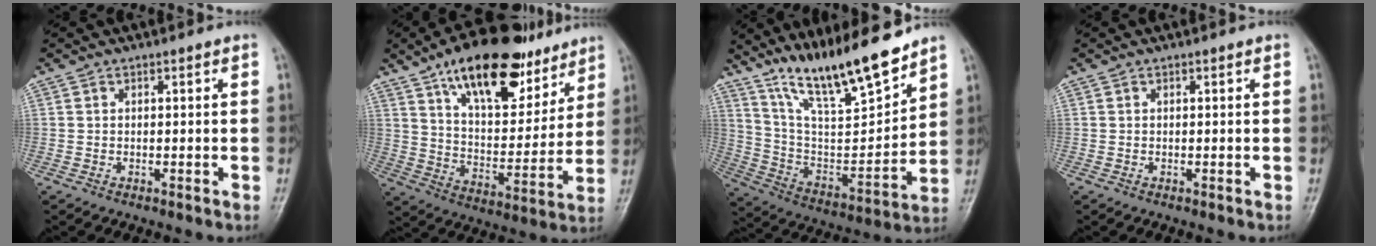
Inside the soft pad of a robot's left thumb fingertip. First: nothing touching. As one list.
[{"total": 22.4, "force": [14.2, 10.0, 14.2], "torque": [-0.177, -0.052, 0.234]}, {"total": 18.8, "force": [14.8, 3.6, 11.0], "torque": [-0.156, -0.085, 0.271]}, {"total": 0.0}]